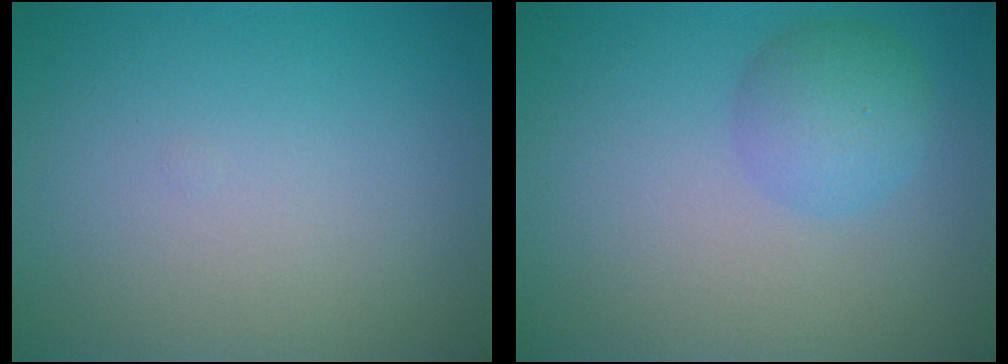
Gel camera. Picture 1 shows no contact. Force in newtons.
{"total": 2.9, "press": 2.9, "slide": 0.1}